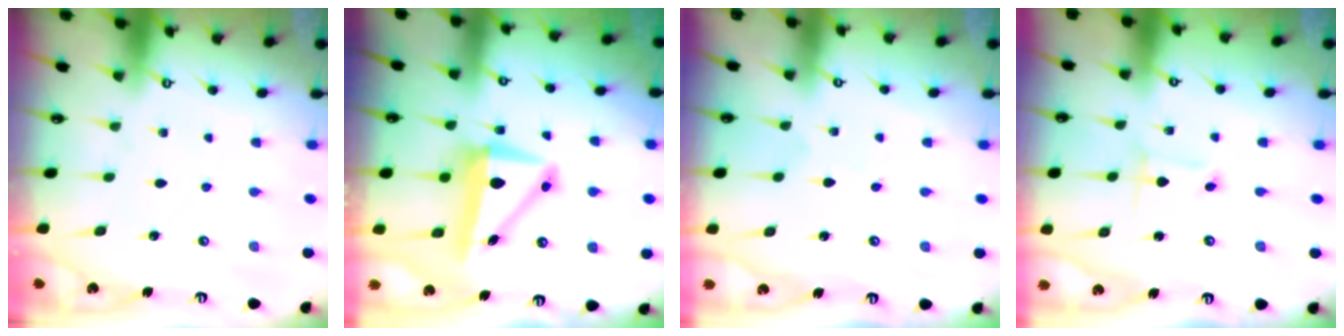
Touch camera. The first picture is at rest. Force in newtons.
{"total": 8.5, "press": 8.3, "slide": 1.6}
{"total": 2.9, "press": 2.9, "slide": 0.3}
{"total": 2.5, "press": 2.5, "slide": 0.2}